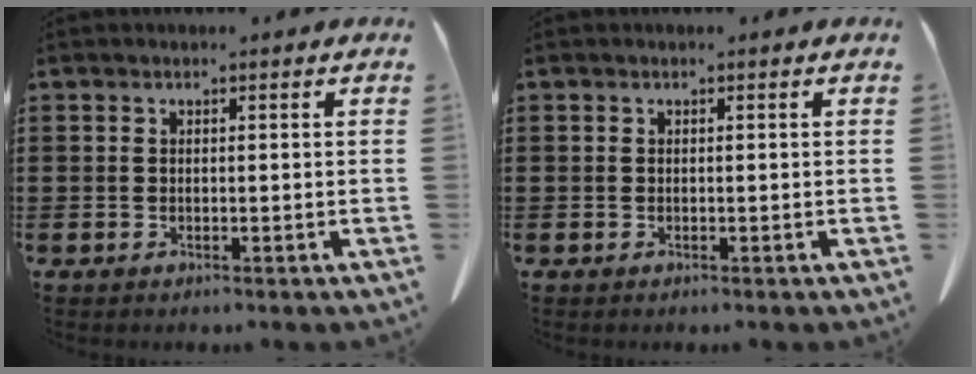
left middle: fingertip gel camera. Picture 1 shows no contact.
{"total": 0.0}